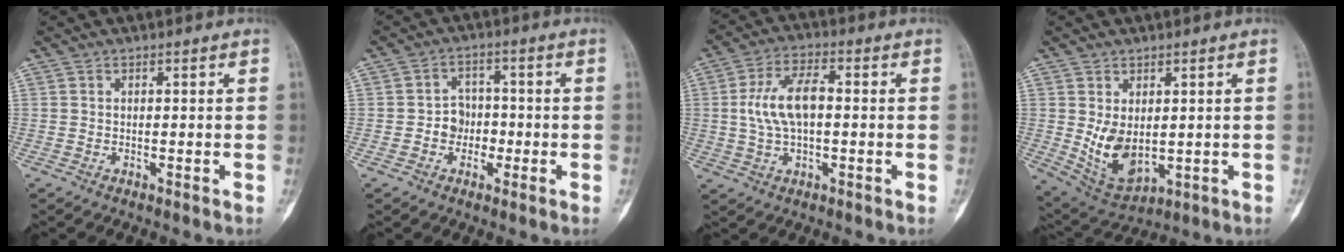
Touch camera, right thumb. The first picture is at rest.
{"total": 4.9, "force": [-1.1, 4.2, 2.2], "torque": [0.004, 0.019, -0.028]}
{"total": 10.1, "force": [0.4, 5.1, 8.7], "torque": [-0.172, 0.016, 0.005]}
{"total": 8.8, "force": [0.4, 5.4, 6.9], "torque": [-0.103, -0.015, 0.032]}